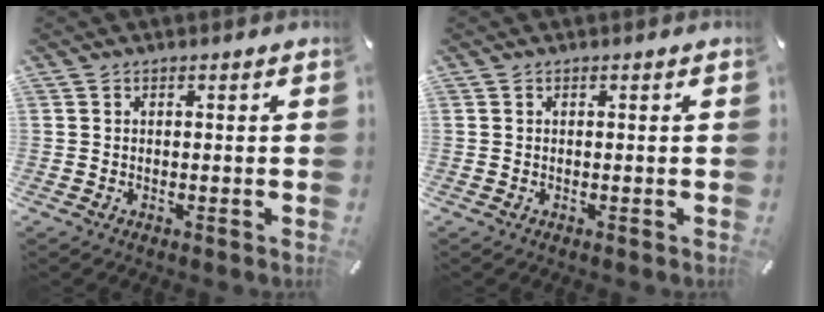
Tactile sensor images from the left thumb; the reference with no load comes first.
{"total": 0.0}